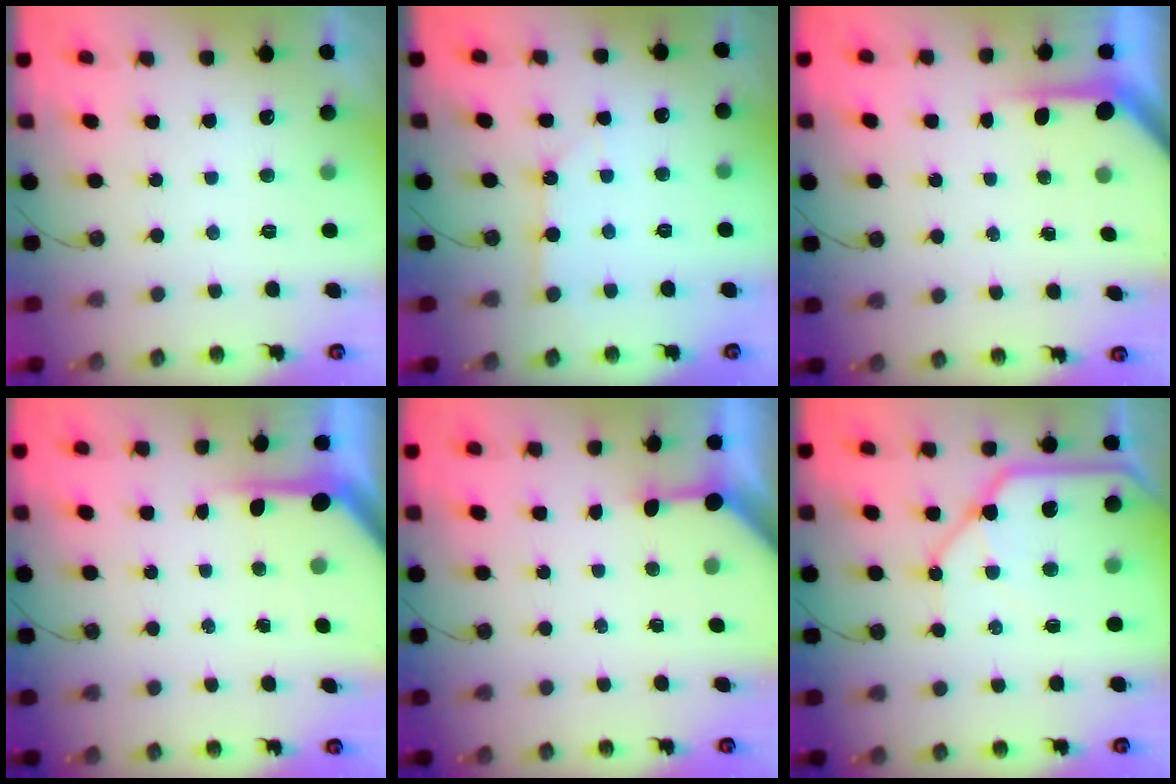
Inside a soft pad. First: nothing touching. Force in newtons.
{"total": 2.5, "press": 2.5, "slide": 0.3}
{"total": 4.0, "press": 4.0, "slide": 0.4}
{"total": 5.0, "press": 5.0, "slide": 0.5}
{"total": 3.3, "press": 3.3, "slide": 0.3}
{"total": 13.2, "press": 13.0, "slide": 1.8}